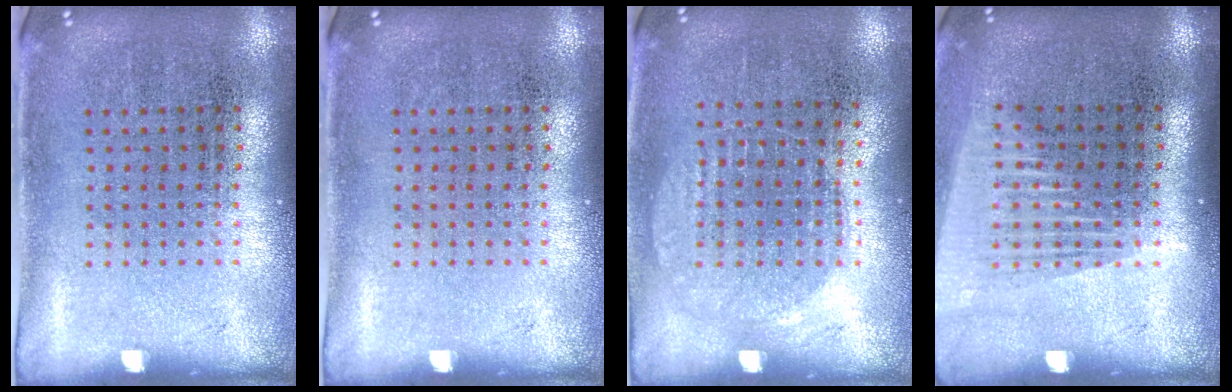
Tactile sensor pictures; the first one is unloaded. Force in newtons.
{"total": 0.0}
{"total": 1.0, "press": 0.9, "slide": 0.4}
{"total": 1.4, "press": 1.2, "slide": 0.8}